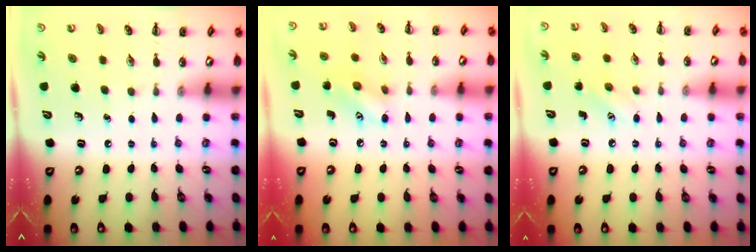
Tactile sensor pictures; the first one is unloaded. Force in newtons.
{"total": 7.7, "press": 7.6, "slide": 0.8}
{"total": 5.7, "press": 5.5, "slide": 1.7}